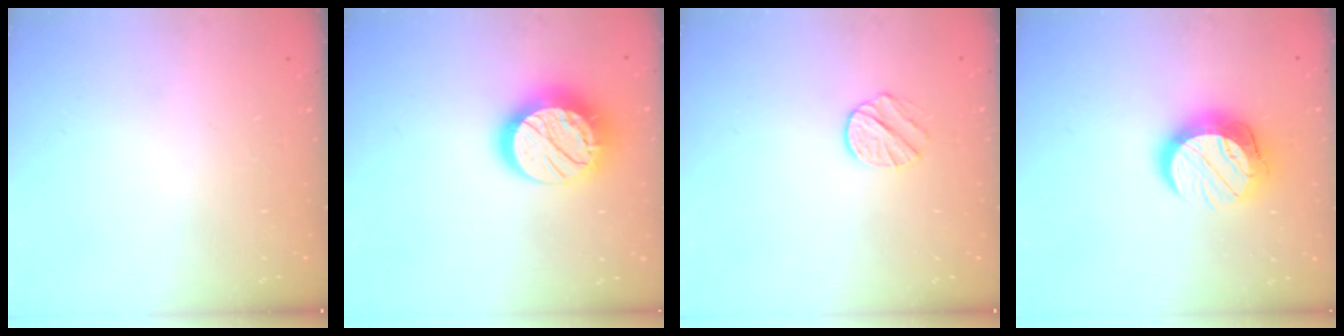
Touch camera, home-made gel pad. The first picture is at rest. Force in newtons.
{"total": 16.9, "press": 16.9, "slide": 0.9}
{"total": 7.7, "press": 7.7, "slide": 0.3}
{"total": 13.6, "press": 13.6, "slide": 1.2}